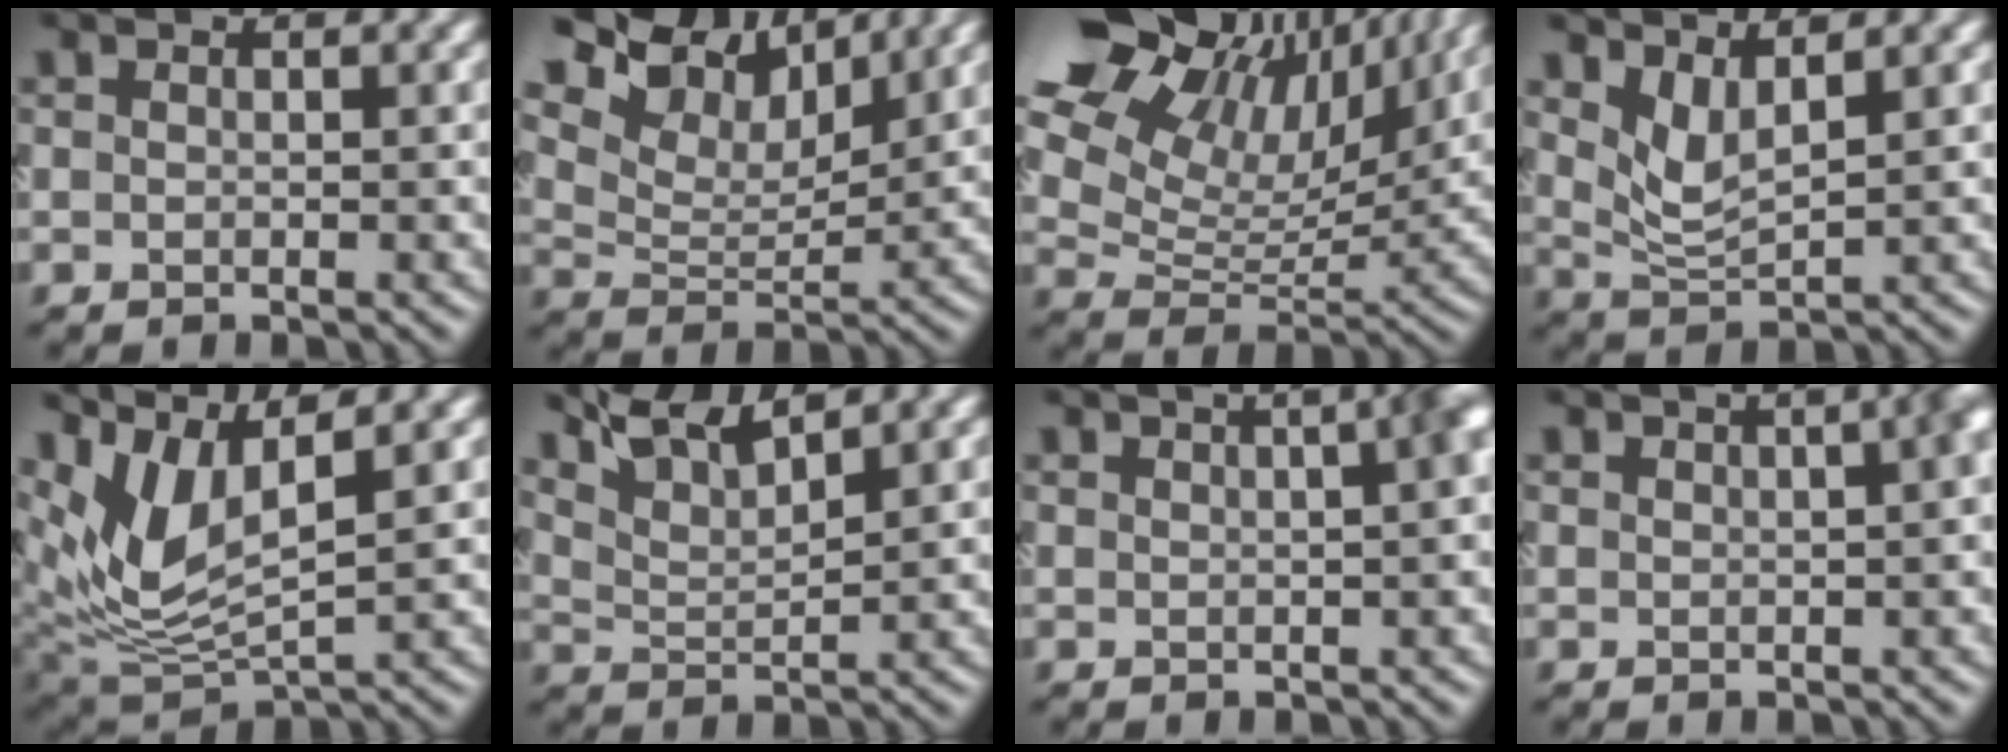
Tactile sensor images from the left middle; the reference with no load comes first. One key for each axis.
{"total": 9.9, "fx": 7.2, "fy": 4.8, "fz": 4.8, "tx": -0.111, "ty": 0.025, "tz": 0.117}
{"total": 17.6, "fx": 11.0, "fy": 10.0, "fz": 9.5, "tx": -0.215, "ty": 0.072, "tz": 0.180}
{"total": 2.2, "fx": 1.6, "fy": 0.4, "fz": 1.4, "tx": -0.035, "ty": -0.006, "tz": 0.043}
{"total": 6.6, "fx": 3.2, "fy": 2.5, "fz": 5.2, "tx": -0.125, "ty": 0.004, "tz": 0.069}
{"total": 4.4, "fx": 4.0, "fy": 0.6, "fz": 1.8, "tx": -0.040, "ty": 0.015, "tz": 0.080}
{"total": 9.4, "fx": 2.4, "fy": 5.4, "fz": 7.4, "tx": -0.029, "ty": 0.049, "tz": 0.014}
{"total": 7.3, "fx": 2.0, "fy": 4.0, "fz": 5.7, "tx": -0.018, "ty": 0.045, "tz": 0.016}